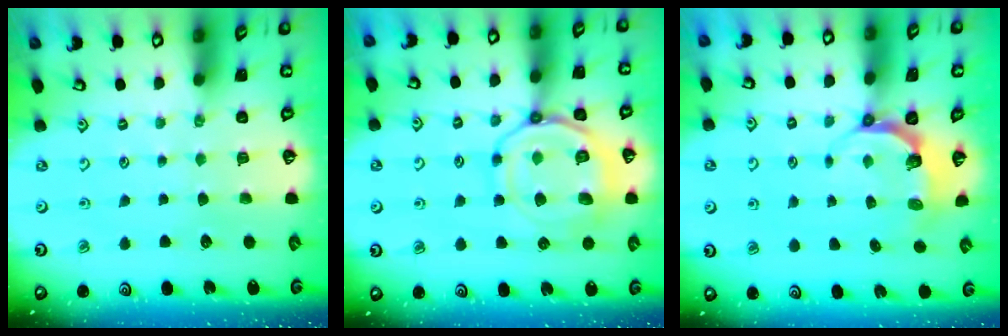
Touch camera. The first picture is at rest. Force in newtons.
{"total": 14.9, "press": 14.8, "slide": 1.6}
{"total": 5.9, "press": 4.8, "slide": 3.4}